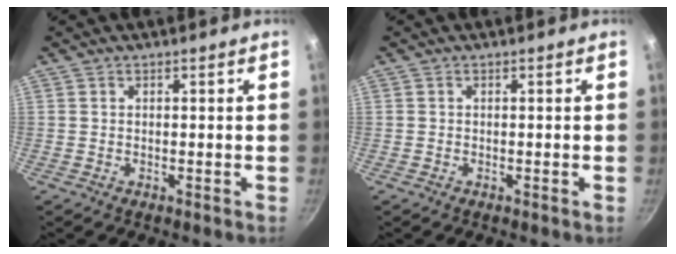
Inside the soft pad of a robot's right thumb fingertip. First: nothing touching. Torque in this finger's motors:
{"motor_torque": [0.23, 0.02, -0.48, 0.10, 0.01]}